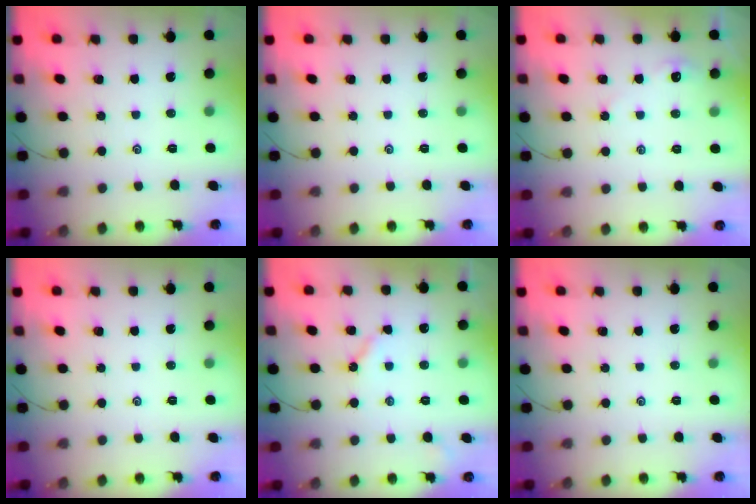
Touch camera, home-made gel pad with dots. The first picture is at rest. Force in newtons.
{"total": 0.0}
{"total": 2.6, "press": 2.5, "slide": 0.5}
{"total": 0.0}
{"total": 4.0, "press": 4.0, "slide": 0.5}
{"total": 0.0}